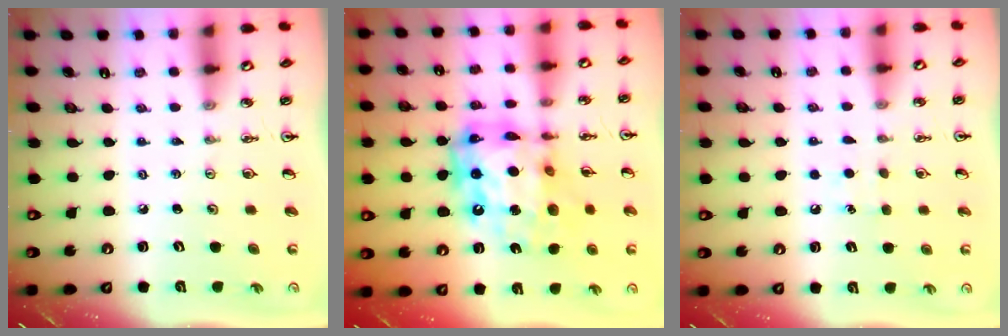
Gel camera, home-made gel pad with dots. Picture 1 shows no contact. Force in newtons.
{"total": 19.3, "press": 19.1, "slide": 2.7}
{"total": 5.4, "press": 5.4, "slide": 0.7}